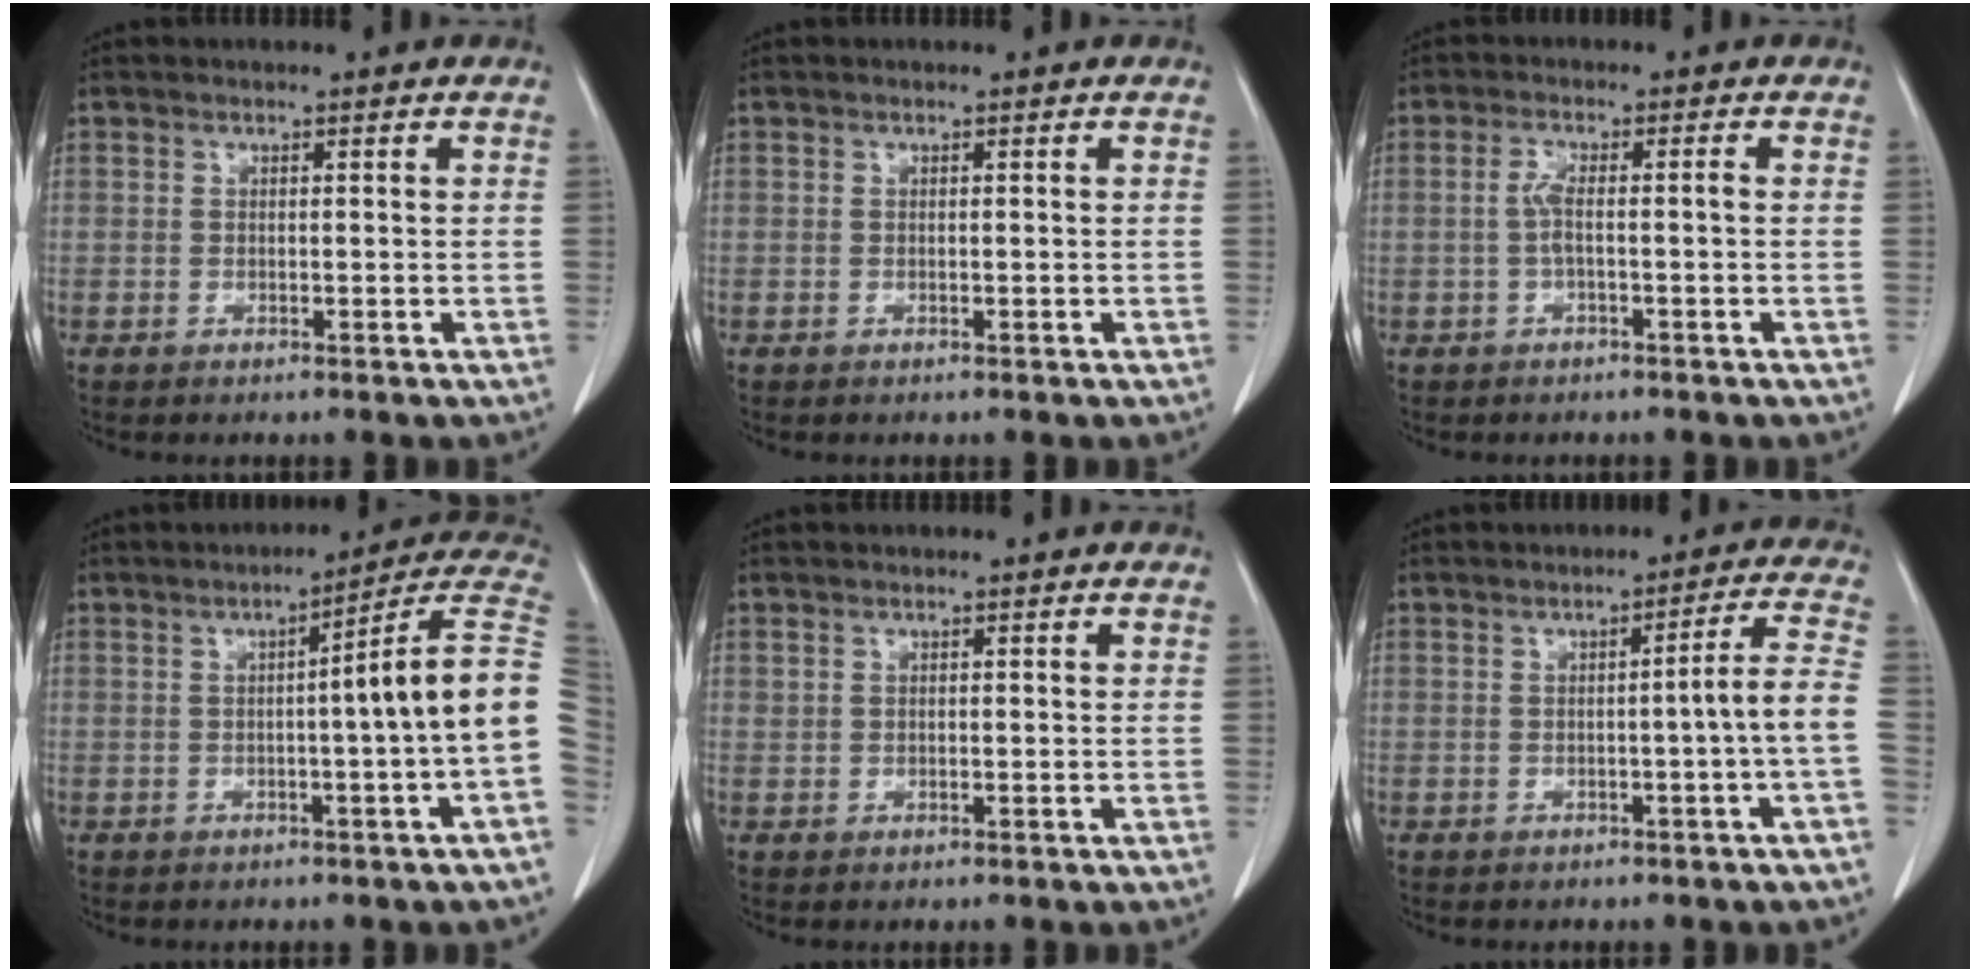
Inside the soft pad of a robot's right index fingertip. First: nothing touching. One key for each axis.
{"total": 0.0}
{"total": 2.9, "fx": -0.5, "fy": 0.2, "fz": 2.8, "tx": -0.060, "ty": 0.009, "tz": -0.010}
{"total": 11.4, "fx": -0.5, "fy": -1.8, "fz": 11.3, "tx": -0.134, "ty": 0.021, "tz": -0.016}
{"total": 0.0}
{"total": 5.5, "fx": -1.2, "fy": -1.4, "fz": 5.2, "tx": -0.064, "ty": 0.007, "tz": -0.019}